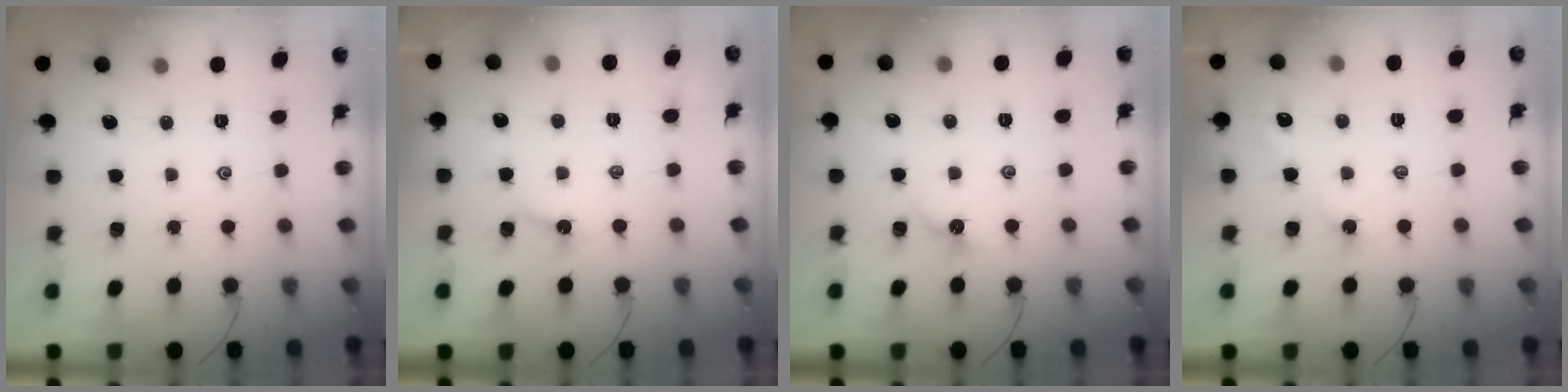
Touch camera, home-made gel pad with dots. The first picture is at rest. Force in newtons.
{"total": 2.6, "press": 2.6, "slide": 0.3}
{"total": 3.1, "press": 3.1, "slide": 0.4}
{"total": 3.1, "press": 3.1, "slide": 0.6}